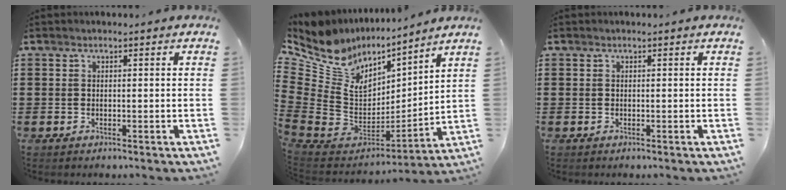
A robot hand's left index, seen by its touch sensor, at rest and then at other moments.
{"total": 8.6, "force": [5.7, 5.9, 2.6], "torque": [-0.113, -0.064, 0.100]}
{"total": 0.0}